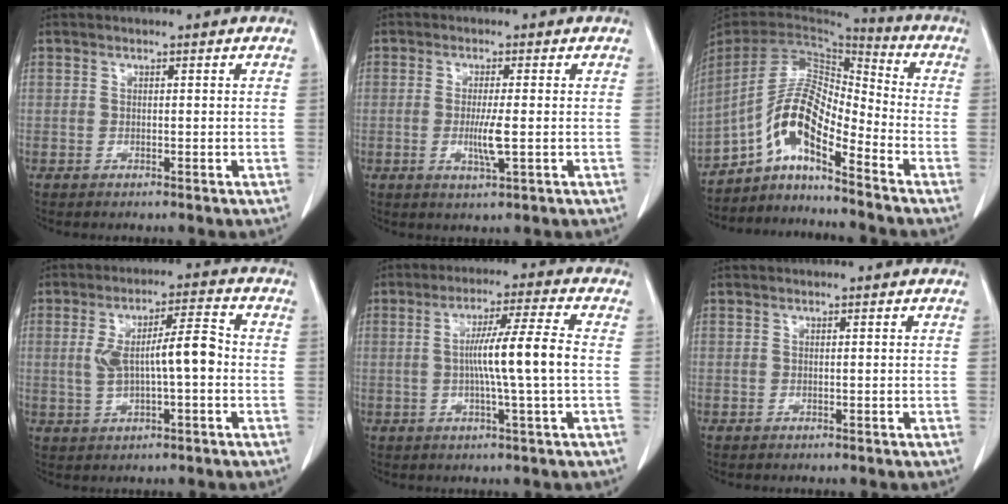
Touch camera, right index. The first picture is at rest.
{"total": 4.0, "force": [-0.6, 0.1, 4.0], "torque": [-0.078, -0.009, -0.010]}
{"total": 11.5, "force": [-7.1, 2.4, 8.8], "torque": [-0.173, 0.024, -0.128]}
{"total": 8.5, "force": [-0.3, 1.9, 8.3], "torque": [-0.153, 0.020, -0.002]}
{"total": 9.1, "force": [-0.4, -1.2, 9.0], "torque": [-0.158, 0.004, -0.006]}
{"total": 0.0}